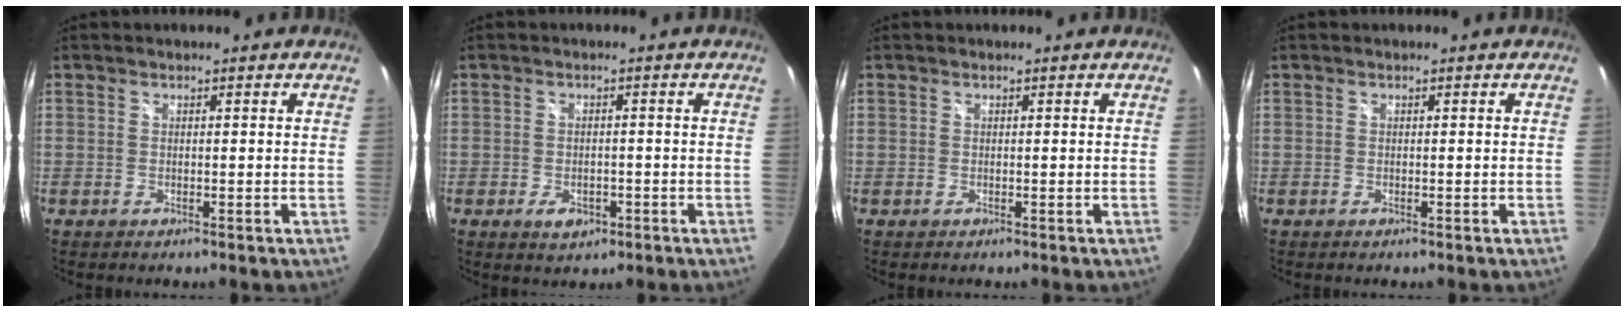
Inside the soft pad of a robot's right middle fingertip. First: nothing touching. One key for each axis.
{"total": 3.9, "fx": -1.8, "fy": 2.4, "fz": 2.4, "tx": -0.049, "ty": -0.006, "tz": -0.026}
{"total": 0.0}
{"total": 0.0}